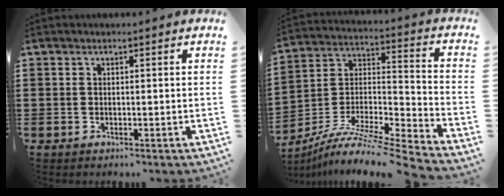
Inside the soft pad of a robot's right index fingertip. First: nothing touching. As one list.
[{"total": 9.5, "force": [-8.1, 0.7, 5.0], "torque": [-0.086, 0.004, -0.161]}]